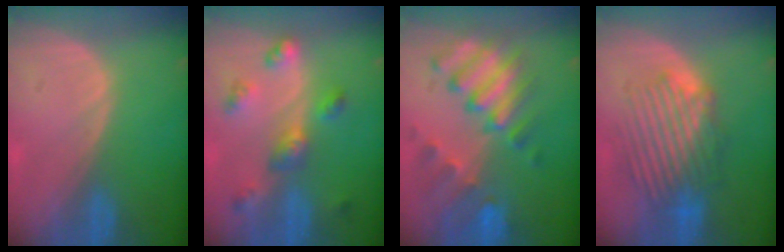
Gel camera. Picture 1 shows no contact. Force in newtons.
{"total": 6.4, "press": 5.7, "slide": 2.8}
{"total": 10.1, "press": 8.8, "slide": 4.9}
{"total": 8.8, "press": 8.4, "slide": 2.6}